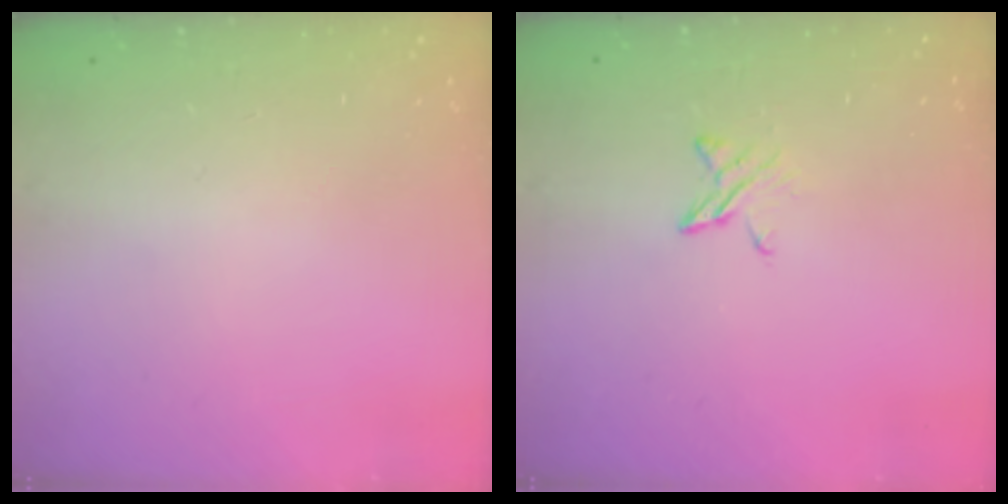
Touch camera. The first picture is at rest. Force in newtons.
{"total": 3.0, "press": 3.0, "slide": 0.3}